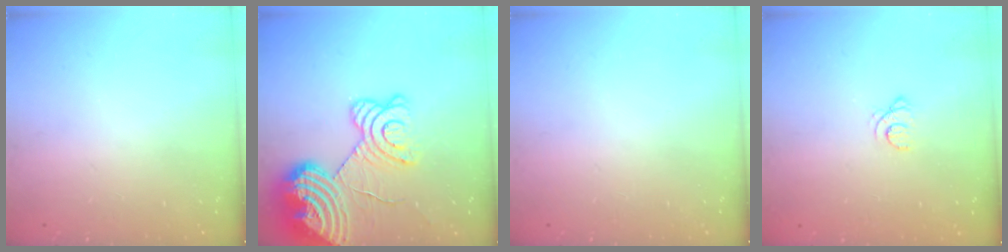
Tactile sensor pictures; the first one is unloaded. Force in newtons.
{"total": 24.6, "press": 24.4, "slide": 3.1}
{"total": 0.0}
{"total": 1.6, "press": 1.6, "slide": 0.2}